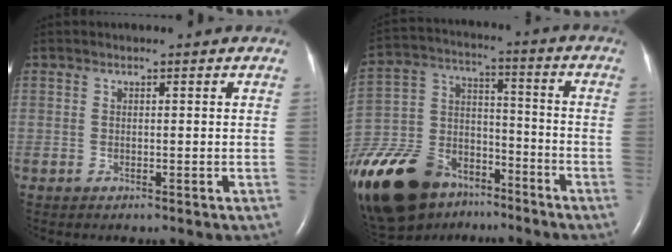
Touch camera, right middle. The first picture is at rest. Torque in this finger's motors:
{"motor_torque": [1.11, -1.03, 0.35, 0.09]}